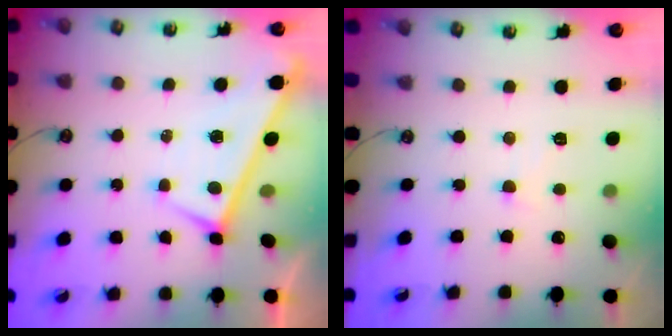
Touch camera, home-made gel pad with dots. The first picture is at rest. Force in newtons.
{"total": 0.7, "press": 0.5, "slide": 0.5}